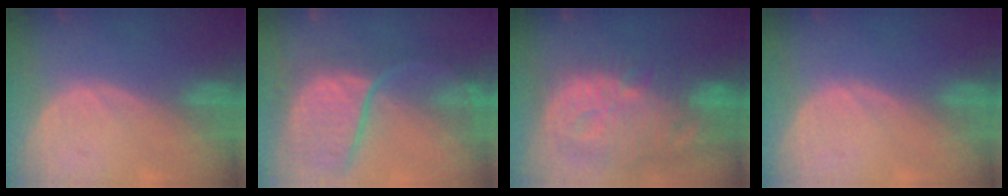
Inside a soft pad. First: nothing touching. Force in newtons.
{"total": 10.7, "press": 9.7, "slide": 4.4}
{"total": 14.2, "press": 12.4, "slide": 6.9}
{"total": 0.0}